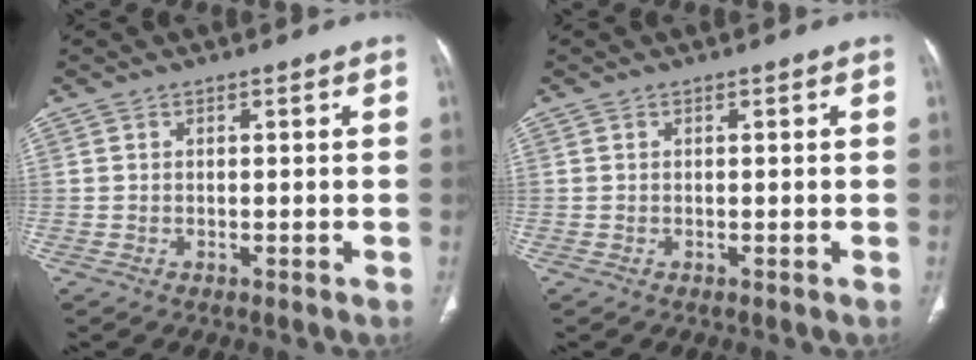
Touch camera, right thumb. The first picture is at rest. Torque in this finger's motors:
{"motor_torque": [0.00, 0.00, 0.00, 0.00, 0.00]}